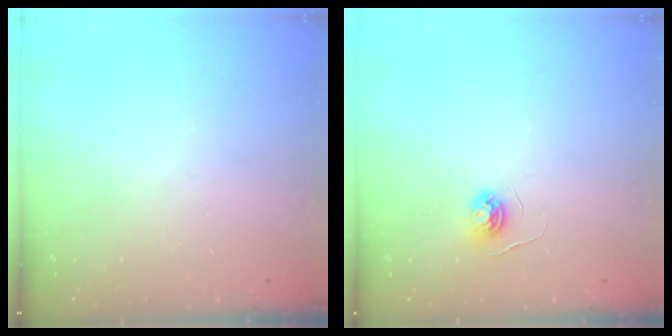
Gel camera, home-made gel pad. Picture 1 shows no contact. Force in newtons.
{"total": 4.0, "press": 4.0, "slide": 0.5}